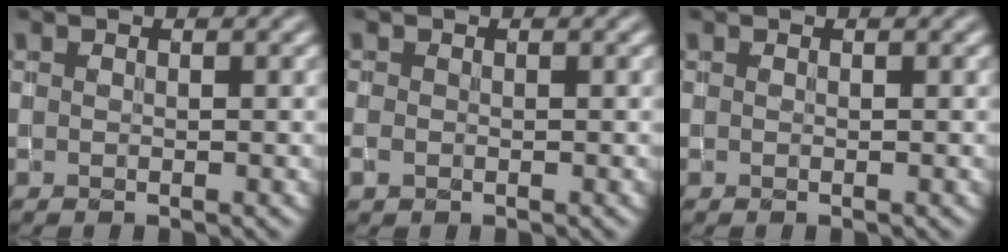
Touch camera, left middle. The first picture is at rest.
{"total": 0.5, "force": [-0.2, 0.3, 0.3], "torque": [-0.009, -0.001, -0.003]}
{"total": 0.0}